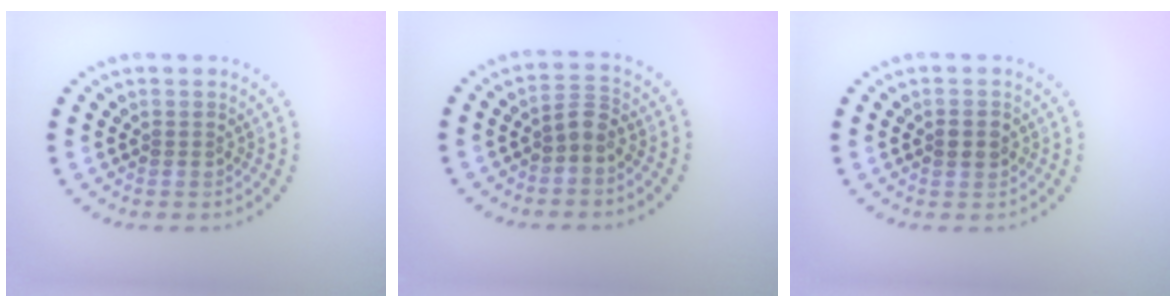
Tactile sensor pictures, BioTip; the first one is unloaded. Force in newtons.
{"total": 1.8, "press": 1.5, "slide": 1.0}
{"total": 1.7, "press": 1.7, "slide": 0.1}